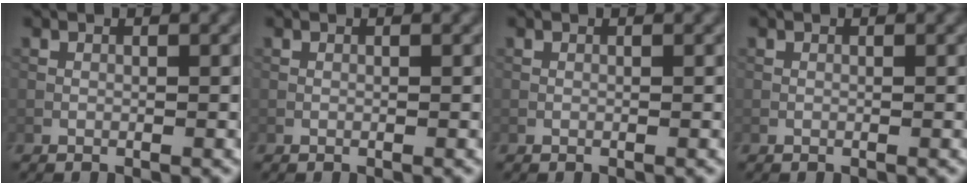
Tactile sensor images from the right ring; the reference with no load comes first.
{"total": 0.0}
{"total": 0.0}
{"total": 0.0}